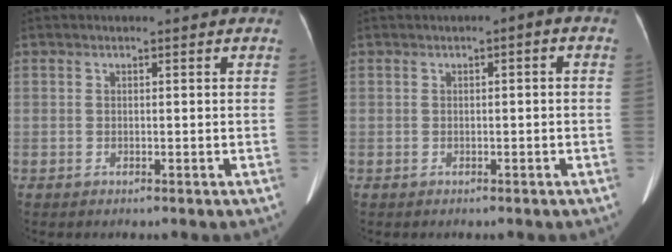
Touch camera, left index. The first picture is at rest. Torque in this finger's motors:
{"motor_torque": [0.24, -0.03, -0.09, -0.03]}